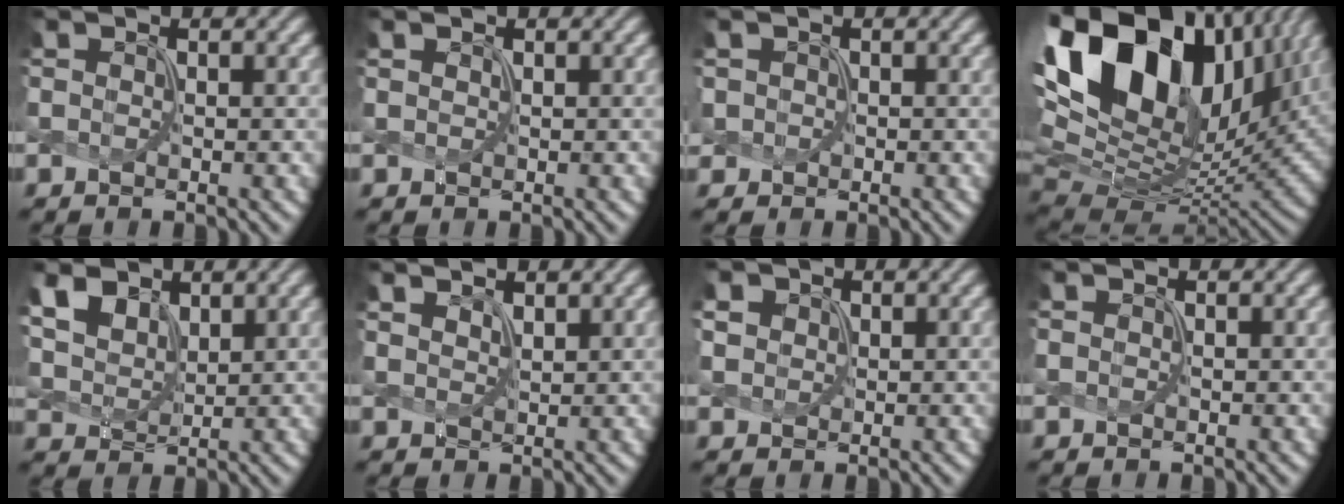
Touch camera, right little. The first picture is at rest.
{"total": 0.0}
{"total": 0.5, "force": [0.1, 0.5, -0.1], "torque": [-0.002, 0.003, 0.010]}
{"total": 18.3, "force": [6.8, 11.5, 12.5], "torque": [-0.256, 0.042, 0.122]}
{"total": 5.1, "force": [2.9, 3.2, 2.7], "torque": [-0.084, 0.002, 0.060]}
{"total": 1.9, "force": [1.6, 0.6, 0.8], "torque": [-0.003, 0.008, 0.020]}
{"total": 1.4, "force": [0.8, 1.1, 0.2], "torque": [-0.014, 0.000, 0.026]}
{"total": 0.0}